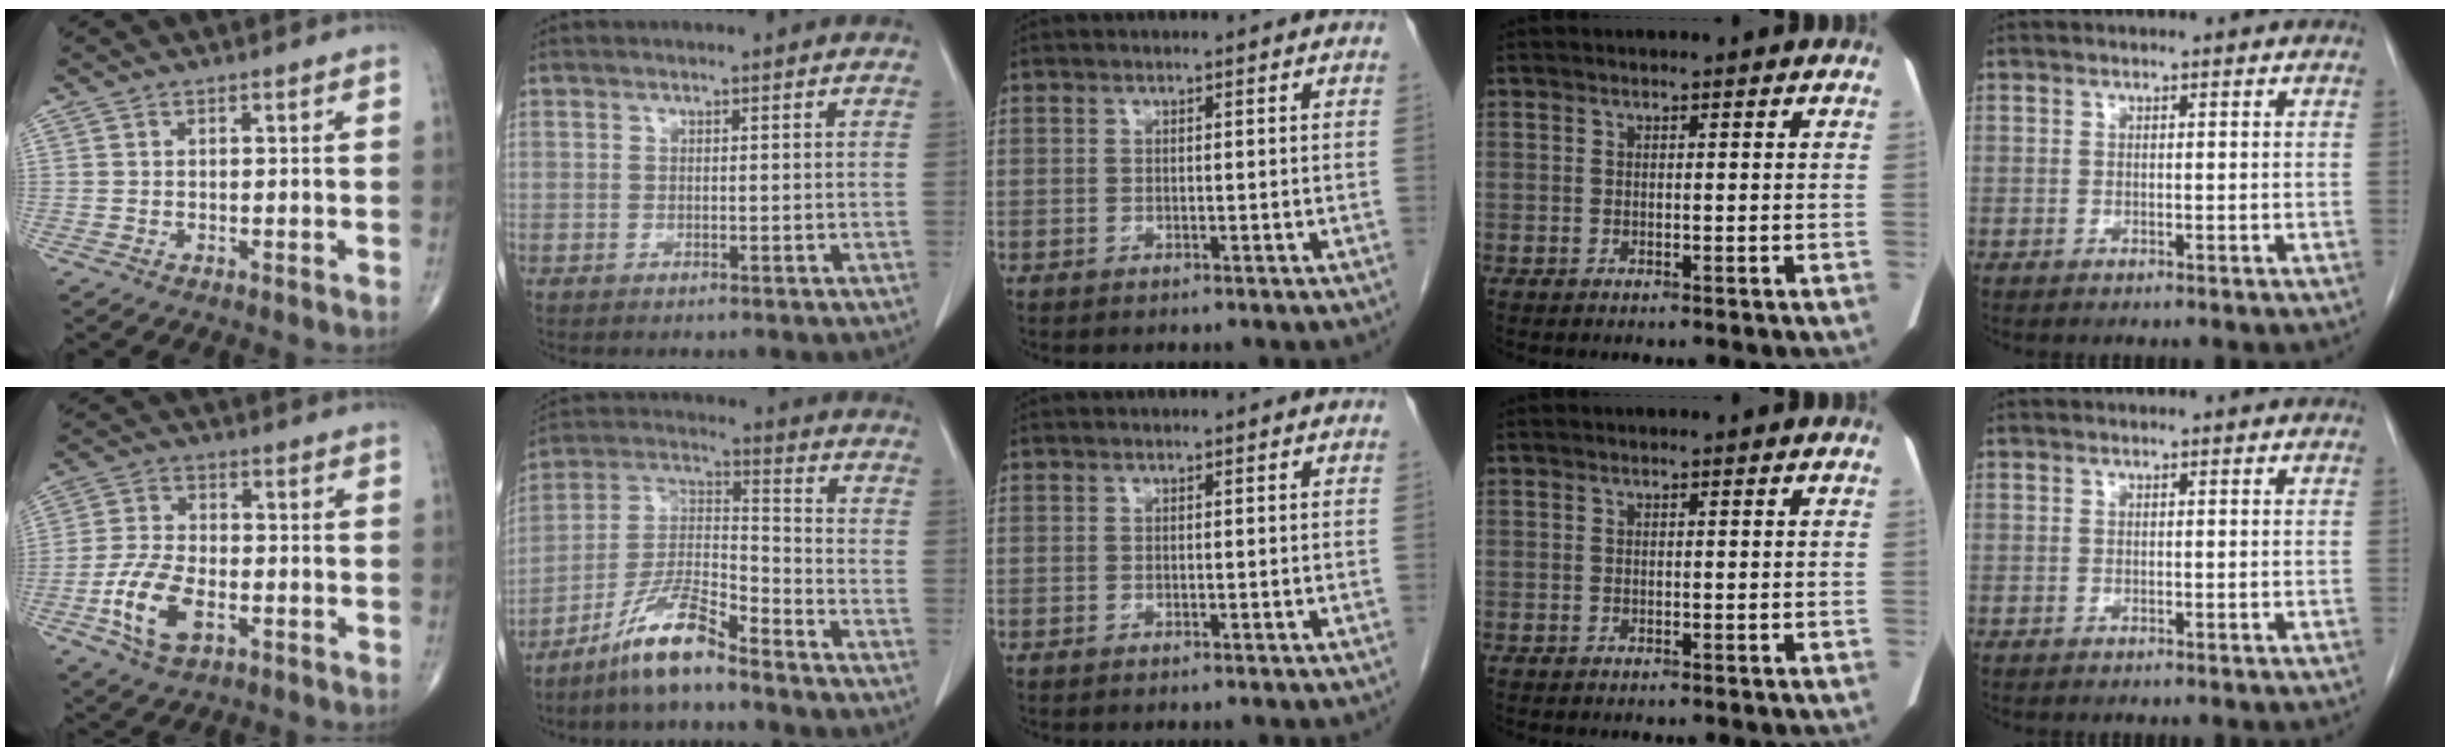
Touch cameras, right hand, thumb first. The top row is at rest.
{"thumb": {"total": 10.1, "force": [-3.7, 5.2, 7.9], "torque": [-0.162, 0.011, -0.068]}, "index": {"total": 10.4, "force": [-7.9, 1.1, 6.6], "torque": [-0.139, -0.005, -0.154]}}